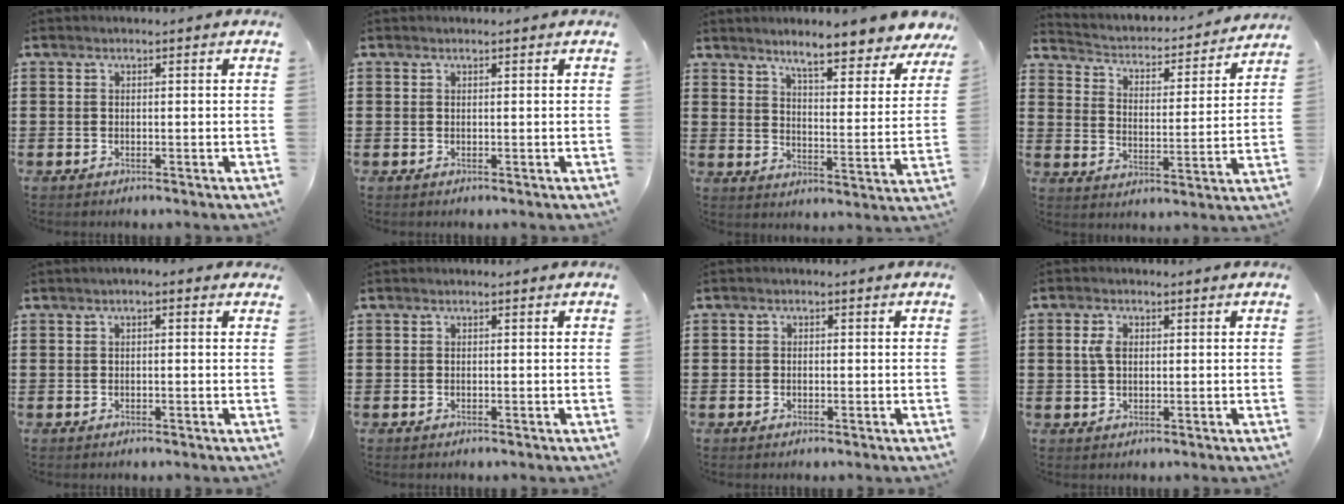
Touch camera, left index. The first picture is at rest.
{"total": 0.0}
{"total": 7.2, "force": [6.5, 0.0, 3.1], "torque": [-0.068, -0.046, 0.106]}
{"total": 2.1, "force": [1.9, 0.6, 0.4], "torque": [-0.025, -0.026, 0.021]}
{"total": 0.9, "force": [0.0, 0.3, 0.9], "torque": [-0.016, 0.001, -0.001]}
{"total": 0.0}
{"total": 1.0, "force": [-0.3, 0.9, 0.3], "torque": [-0.009, 0.003, -0.007]}
{"total": 2.9, "force": [0.5, 1.8, 2.2], "torque": [-0.054, 0.006, 0.006]}